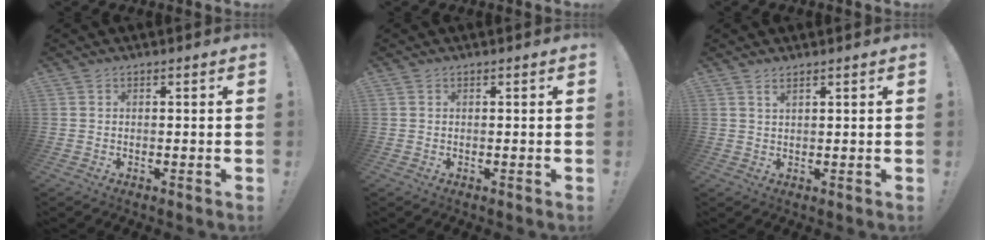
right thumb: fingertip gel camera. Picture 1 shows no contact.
{"total": 0.0}
{"total": 1.3, "force": [1.0, 0.2, 0.9], "torque": [-0.019, -0.002, 0.017]}